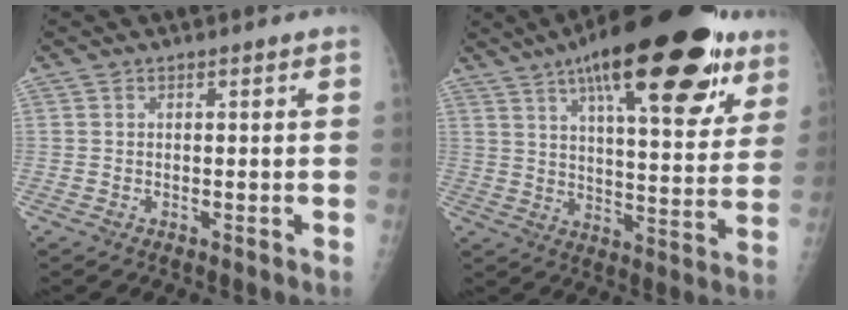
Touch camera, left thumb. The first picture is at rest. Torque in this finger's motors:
{"motor_torque": [1.85, 0.19, 1.80, -0.97, 0.46]}